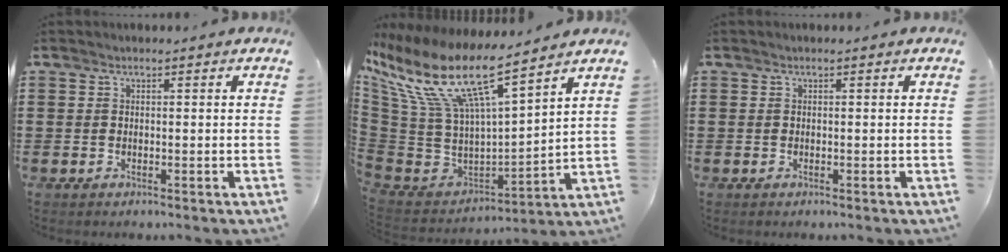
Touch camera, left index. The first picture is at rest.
{"total": 14.7, "force": [7.9, 3.9, 11.8], "torque": [-0.262, -0.053, 0.127]}
{"total": 0.0}